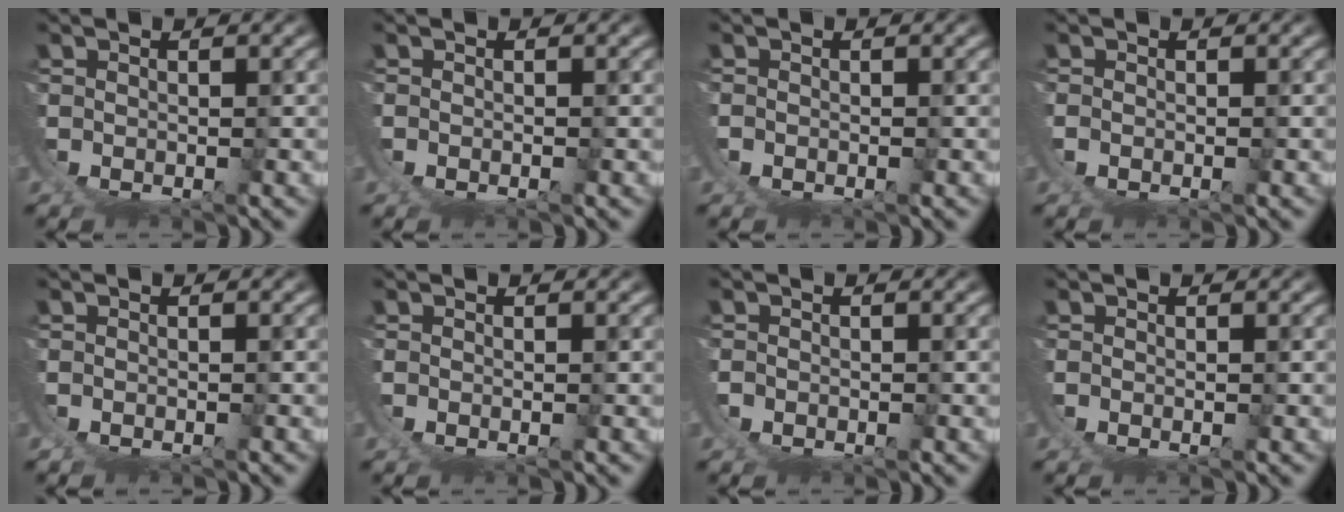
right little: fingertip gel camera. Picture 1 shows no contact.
{"total": 0.6, "force": [-0.1, 0.2, 0.5], "torque": [-0.013, -0.001, -0.001]}
{"total": 0.9, "force": [0.0, 0.8, 0.4], "torque": [-0.014, -0.001, -0.002]}
{"total": 0.7, "force": [0.1, 0.5, 0.5], "torque": [-0.016, 0.000, 0.000]}
{"total": 1.3, "force": [-0.5, 1.1, 0.5], "torque": [-0.017, -0.003, -0.009]}
{"total": 0.7, "force": [0.1, -0.2, 0.7], "torque": [-0.014, -0.001, 0.004]}
{"total": 1.6, "force": [-0.1, 1.6, 0.4], "torque": [-0.019, -0.002, -0.004]}
{"total": 0.6, "force": [0.1, -0.1, 0.6], "torque": [-0.015, -0.001, 0.003]}